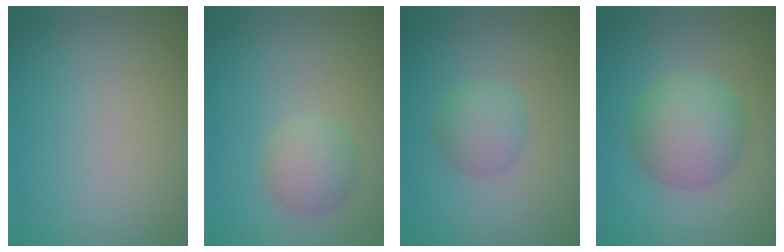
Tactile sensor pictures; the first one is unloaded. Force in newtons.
{"total": 2.7, "press": 2.7, "slide": 0.0}
{"total": 2.3, "press": 2.3, "slide": 0.1}
{"total": 5.6, "press": 5.6, "slide": 0.1}